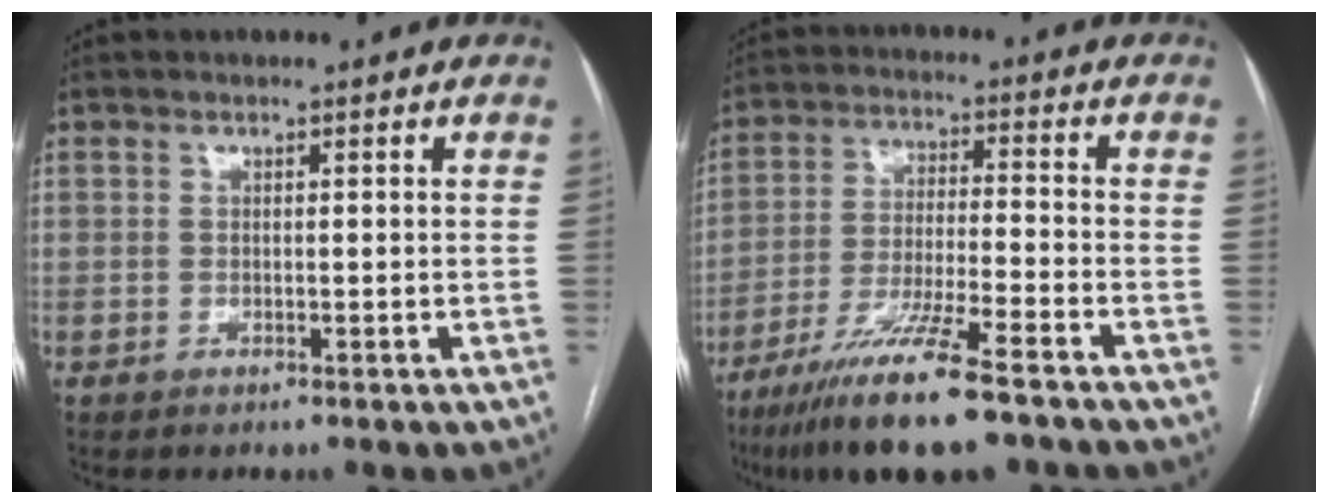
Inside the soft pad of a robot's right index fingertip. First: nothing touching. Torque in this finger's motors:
{"motor_torque": [1.09, -1.04, 0.83, 0.21]}